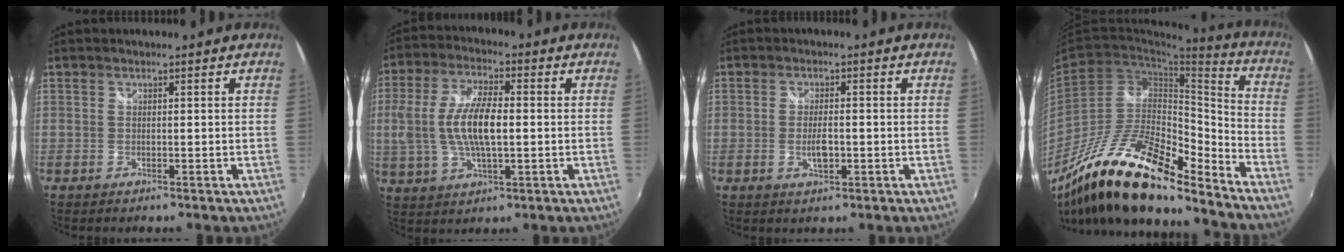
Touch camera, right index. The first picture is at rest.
{"total": 12.2, "force": [-0.3, 4.5, 11.3], "torque": [-0.230, 0.003, -0.004]}
{"total": 3.6, "force": [-0.9, 1.5, 3.2], "torque": [-0.060, -0.003, -0.015]}
{"total": 22.0, "force": [-16.4, 5.7, 13.5], "torque": [-0.242, -0.018, -0.294]}